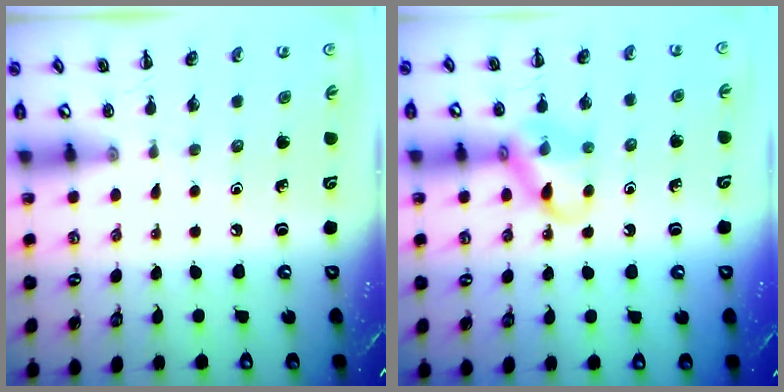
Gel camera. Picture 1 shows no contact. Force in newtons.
{"total": 12.5, "press": 12.4, "slide": 1.7}